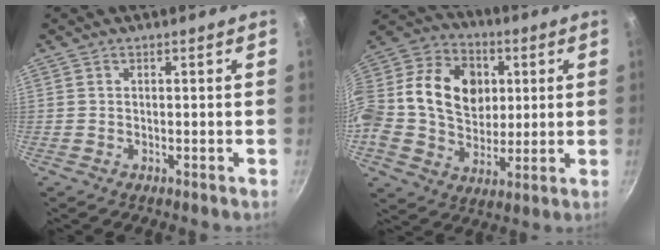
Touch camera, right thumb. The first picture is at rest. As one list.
[{"total": 23.4, "force": [3.1, 18.1, 14.4], "torque": [-0.250, 0.030, 0.046]}]